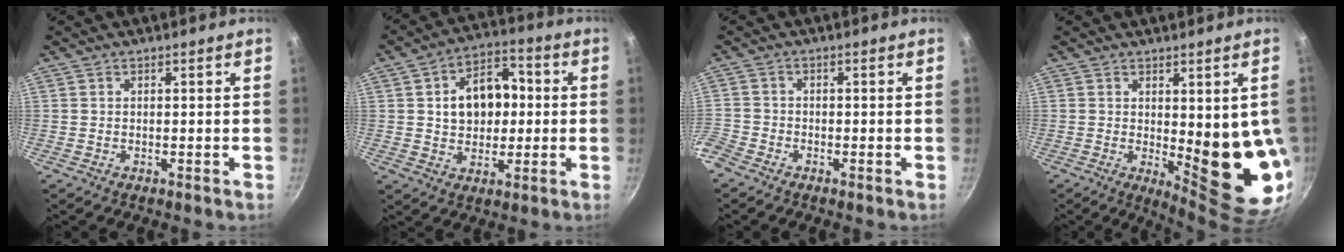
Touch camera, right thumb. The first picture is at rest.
{"total": 12.6, "force": [1.1, 9.1, 8.6], "torque": [-0.095, 0.019, 0.011]}
{"total": 4.4, "force": [-3.0, 2.6, 1.9], "torque": [-0.059, 0.008, -0.072]}
{"total": 13.7, "force": [0.0, 4.6, 12.9], "torque": [-0.131, -0.035, 0.013]}